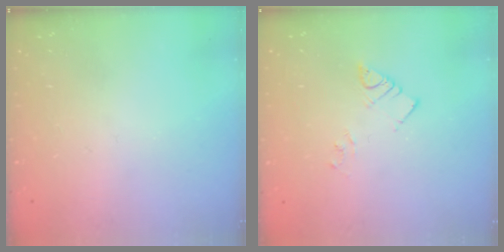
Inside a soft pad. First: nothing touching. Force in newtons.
{"total": 4.0, "press": 3.9, "slide": 0.5}